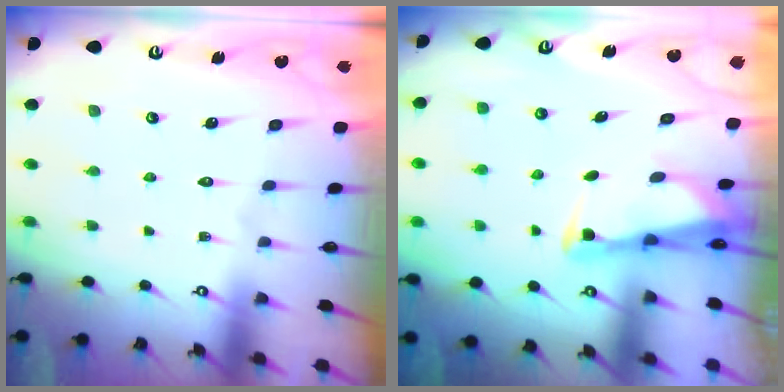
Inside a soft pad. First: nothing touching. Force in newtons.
{"total": 2.5, "press": 2.5, "slide": 0.5}